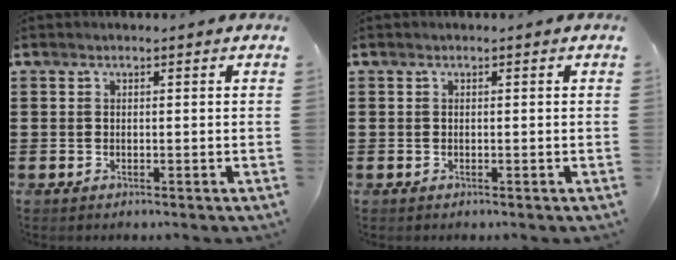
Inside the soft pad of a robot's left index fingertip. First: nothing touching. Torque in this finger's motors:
{"motor_torque": [0.00, 0.00, 0.00, 0.00]}